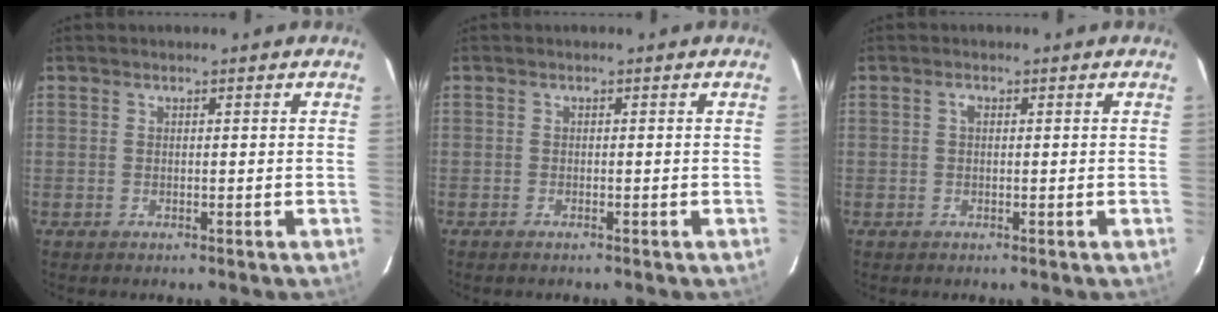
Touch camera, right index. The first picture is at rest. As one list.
[{"total": 0.7, "force": [-0.7, 0.2, 0.3], "torque": [-0.007, -0.002, -0.014]}, {"total": 1.0, "force": [0.2, 0.6, 0.7], "torque": [-0.014, 0.005, 0.001]}]